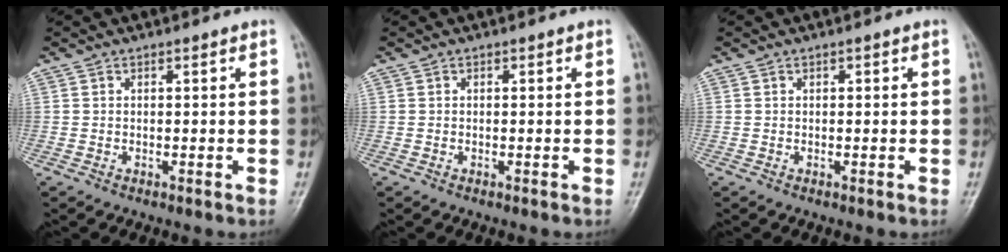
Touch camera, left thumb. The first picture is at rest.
{"total": 0.0}
{"total": 0.0}